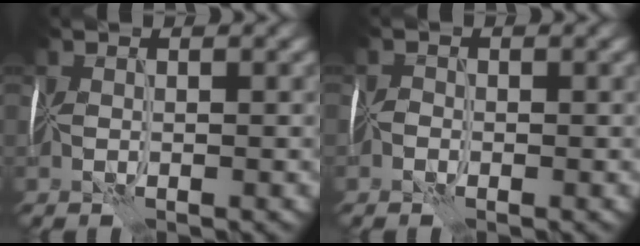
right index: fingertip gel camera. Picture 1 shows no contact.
{"total": 0.9, "force": [-0.7, 0.4, -0.4], "torque": [0.005, 0.004, -0.017]}